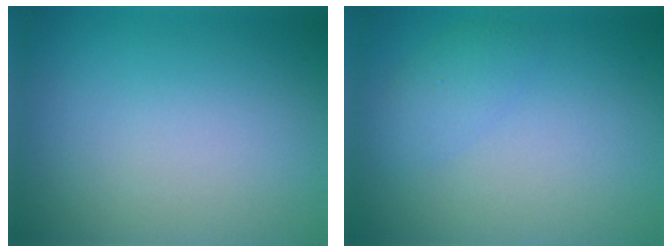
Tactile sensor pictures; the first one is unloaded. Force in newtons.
{"total": 1.7, "press": 1.7, "slide": 0.0}